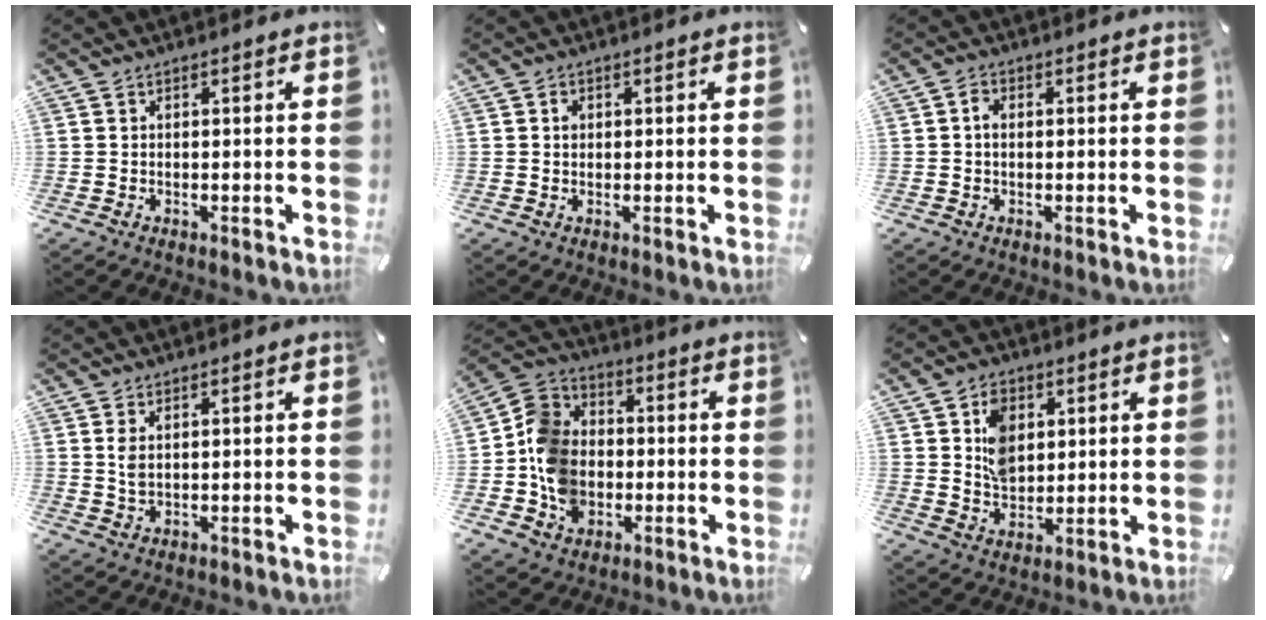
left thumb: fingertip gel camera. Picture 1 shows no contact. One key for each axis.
{"total": 1.4, "fx": 0.2, "fy": 1.2, "fz": 0.6, "tx": -0.006, "ty": 0.002, "tz": 0.002}
{"total": 1.9, "fx": 0.1, "fy": 1.4, "fz": 1.4, "tx": -0.029, "ty": 0.006, "tz": 0.000}
{"total": 2.7, "fx": 0.8, "fy": 1.3, "fz": 2.3, "tx": -0.065, "ty": -0.001, "tz": 0.007}
{"total": 13.3, "fx": -3.4, "fy": 11.3, "fz": 6.3, "tx": -0.142, "ty": 0.035, "tz": -0.056}
{"total": 8.4, "fx": 2.6, "fy": 6.7, "fz": 4.3, "tx": -0.069, "ty": 0.004, "tz": 0.046}